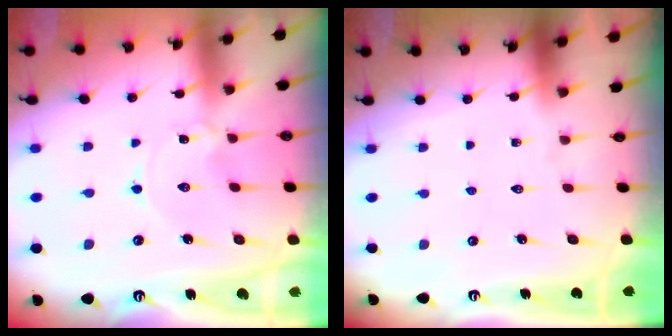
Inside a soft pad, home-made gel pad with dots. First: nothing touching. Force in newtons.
{"total": 0.0}